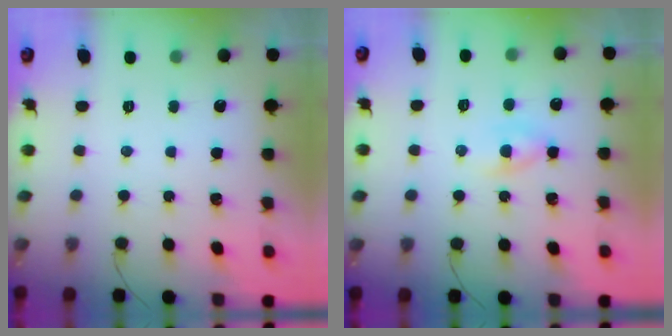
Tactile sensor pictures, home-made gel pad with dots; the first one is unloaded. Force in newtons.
{"total": 2.1, "press": 2.0, "slide": 0.8}